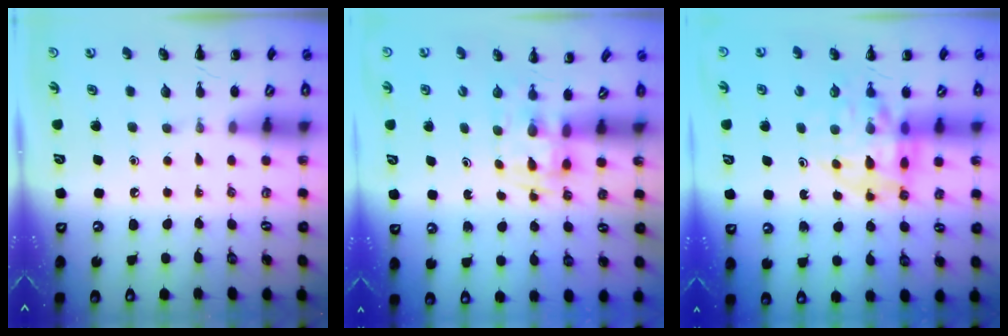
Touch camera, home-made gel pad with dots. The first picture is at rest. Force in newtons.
{"total": 2.8, "press": 2.5, "slide": 1.3}
{"total": 12.7, "press": 12.0, "slide": 4.0}